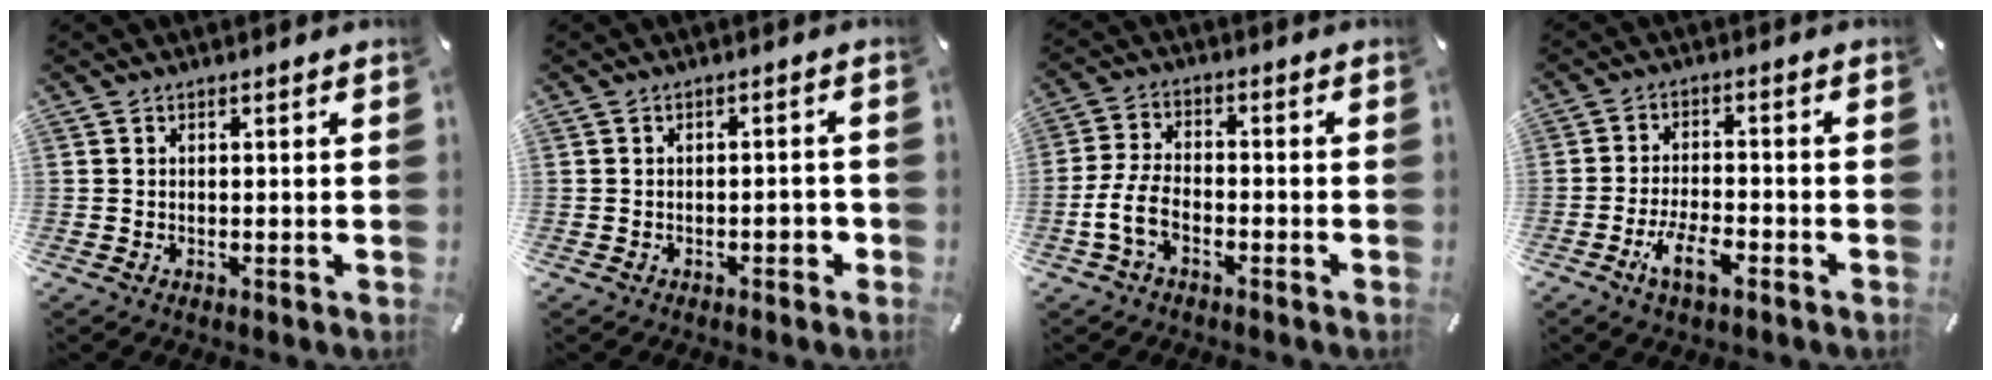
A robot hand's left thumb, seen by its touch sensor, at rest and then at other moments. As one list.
[{"total": 2.4, "force": [-1.4, 1.3, 1.6], "torque": [-0.028, 0.005, -0.026]}, {"total": 7.6, "force": [-3.5, 4.2, 5.3], "torque": [-0.123, 0.007, -0.067]}, {"total": 7.8, "force": [-4.0, 3.3, 5.7], "torque": [-0.113, 0.012, -0.072]}]